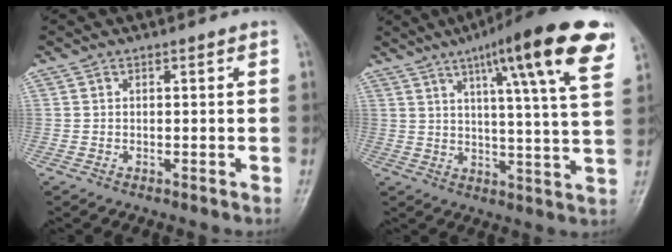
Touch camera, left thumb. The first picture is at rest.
{"total": 19.4, "force": [10.5, 2.6, 16.2], "torque": [-0.215, -0.029, 0.138]}